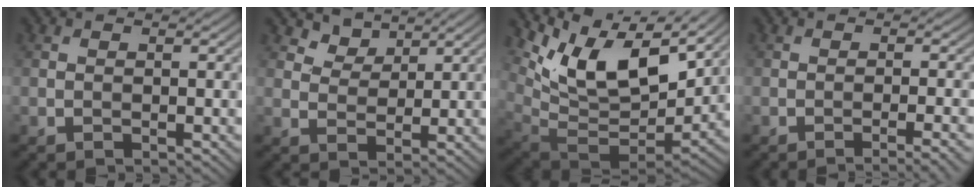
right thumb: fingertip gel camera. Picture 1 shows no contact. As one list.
[{"total": 3.4, "force": [2.8, 1.7, 0.9], "torque": [-0.024, -0.006, 0.056]}, {"total": 13.6, "force": [7.1, 6.1, 9.9], "torque": [-0.199, 0.009, 0.135]}, {"total": 3.5, "force": [-2.0, 0.5, 2.8], "torque": [-0.035, 0.011, -0.038]}]